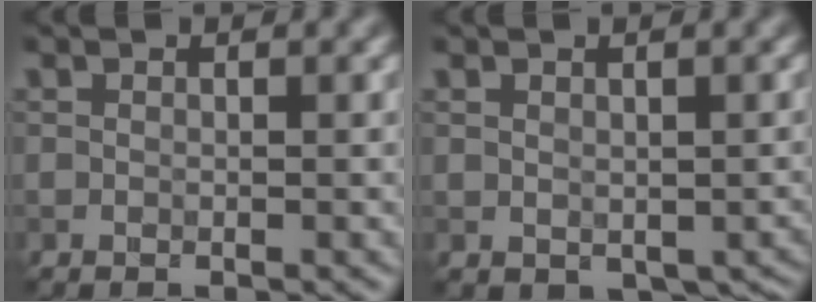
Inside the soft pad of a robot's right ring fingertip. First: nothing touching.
{"total": 3.2, "force": [-0.6, 2.5, 1.9], "torque": [-0.014, -0.016, 0.004]}